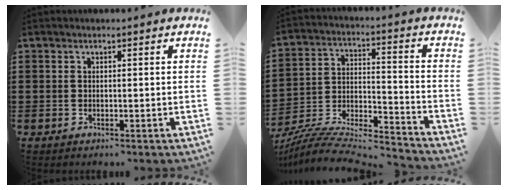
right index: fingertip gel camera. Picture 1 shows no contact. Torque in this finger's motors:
{"motor_torque": [-0.71, 0.59, 0.11, 0.08]}